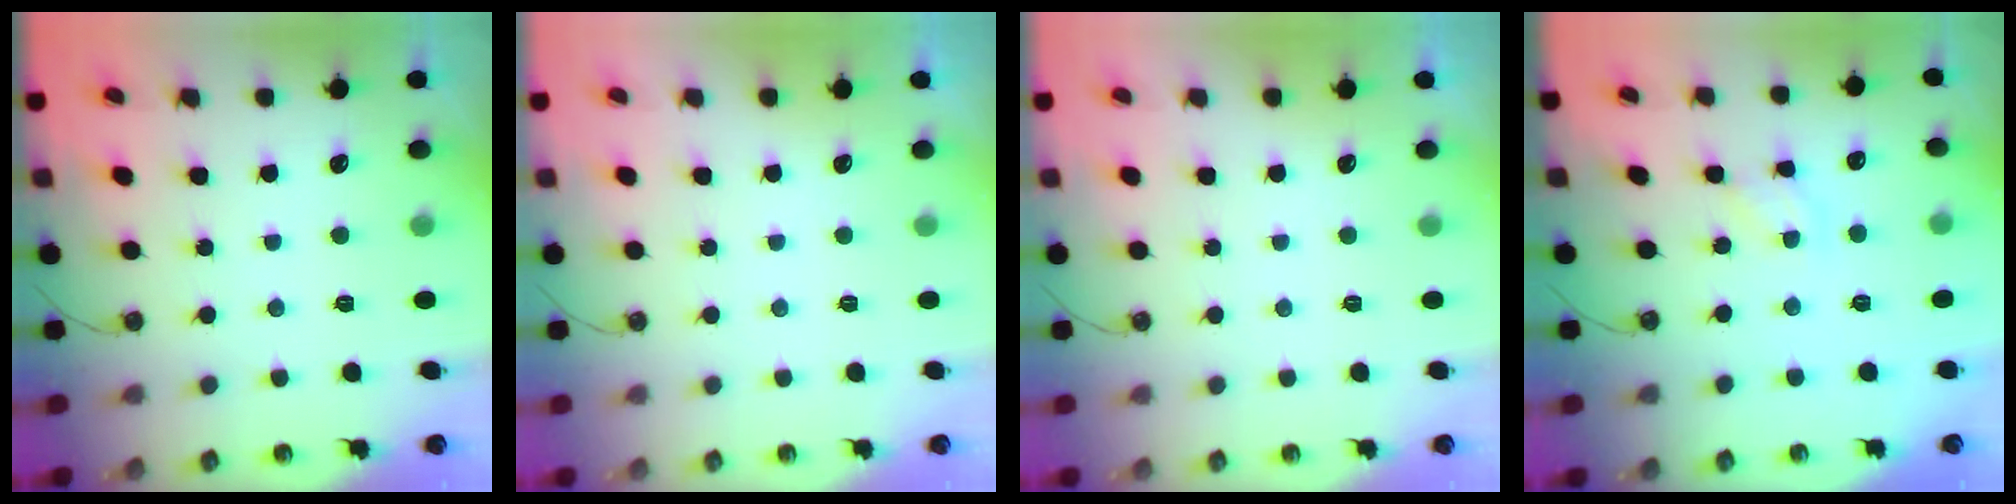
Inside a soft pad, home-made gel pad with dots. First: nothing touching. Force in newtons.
{"total": 0.0}
{"total": 0.0}
{"total": 3.0, "press": 2.9, "slide": 0.4}